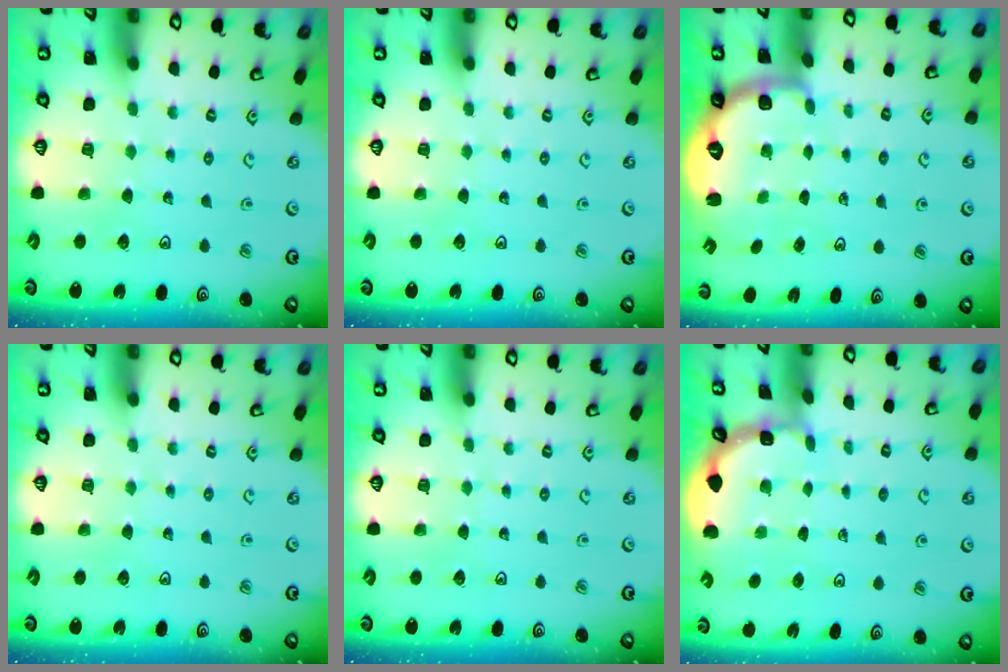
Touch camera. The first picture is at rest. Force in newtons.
{"total": 0.0}
{"total": 2.5, "press": 1.9, "slide": 1.6}
{"total": 0.0}
{"total": 0.0}
{"total": 1.8, "press": 1.8, "slide": 0.2}